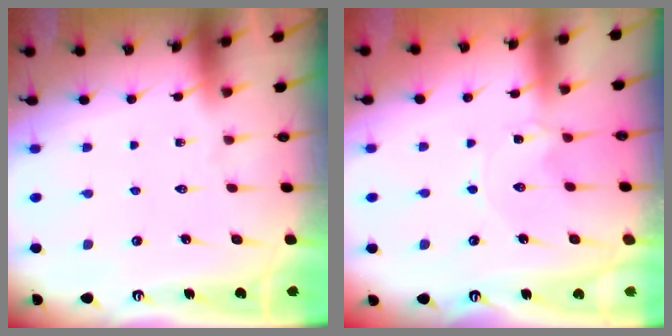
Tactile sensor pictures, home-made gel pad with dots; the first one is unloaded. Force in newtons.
{"total": 1.1, "press": 1.0, "slide": 0.2}